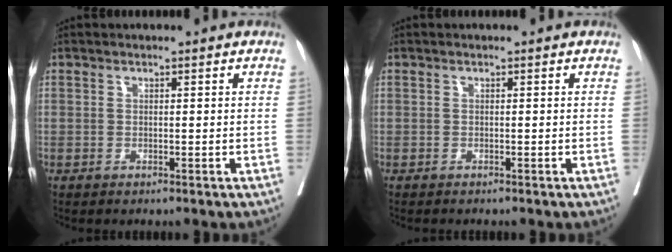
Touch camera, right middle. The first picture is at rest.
{"total": 1.8, "force": [-1.6, 0.2, 0.6], "torque": [-0.010, -0.002, -0.025]}